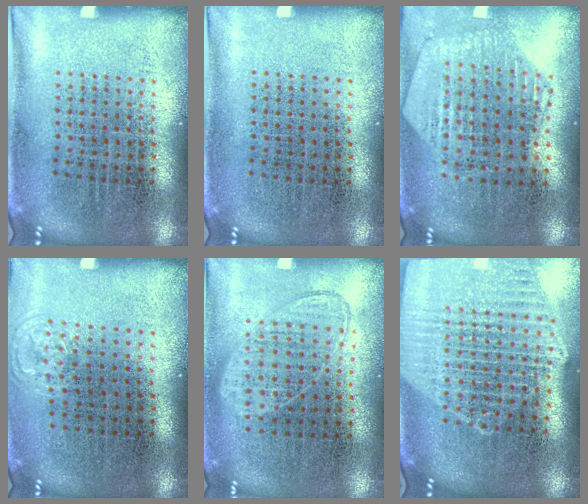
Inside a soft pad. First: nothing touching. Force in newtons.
{"total": 0.0}
{"total": 1.1, "press": 1.1, "slide": 0.3}
{"total": 0.5, "press": 0.5, "slide": 0.1}
{"total": 0.9, "press": 0.8, "slide": 0.4}
{"total": 2.4, "press": 2.1, "slide": 1.2}